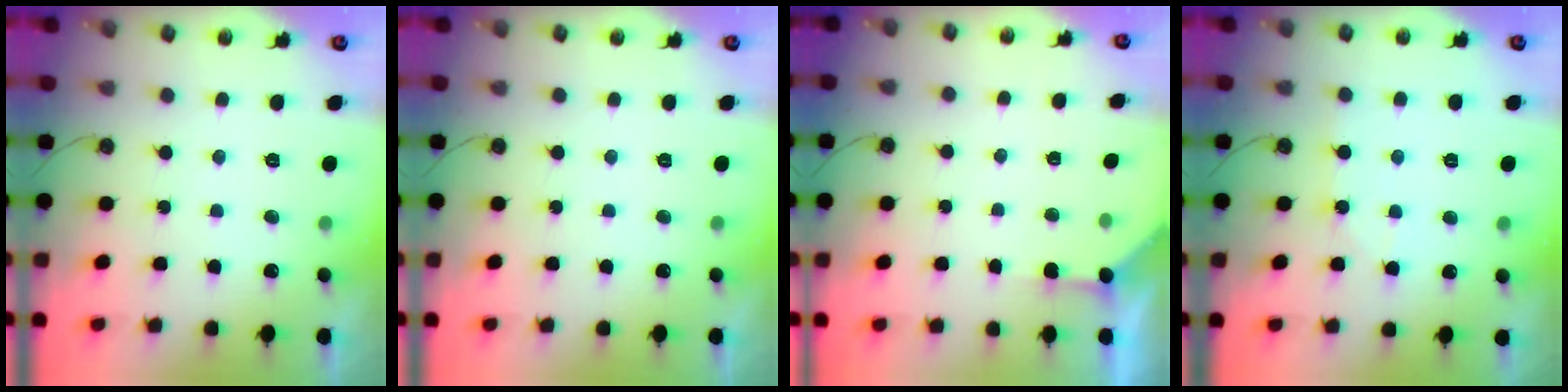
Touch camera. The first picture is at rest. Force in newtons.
{"total": 0.0}
{"total": 2.8, "press": 2.8, "slide": 0.4}
{"total": 4.7, "press": 4.7, "slide": 0.6}